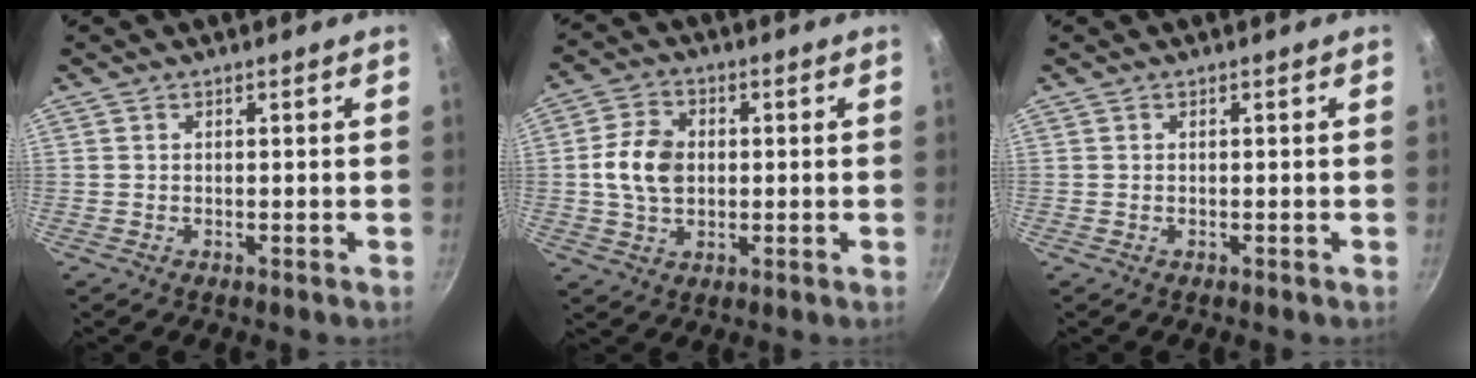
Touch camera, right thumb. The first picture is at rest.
{"total": 8.7, "force": [0.3, 6.3, 6.1], "torque": [-0.102, 0.012, -0.001]}
{"total": 0.0}